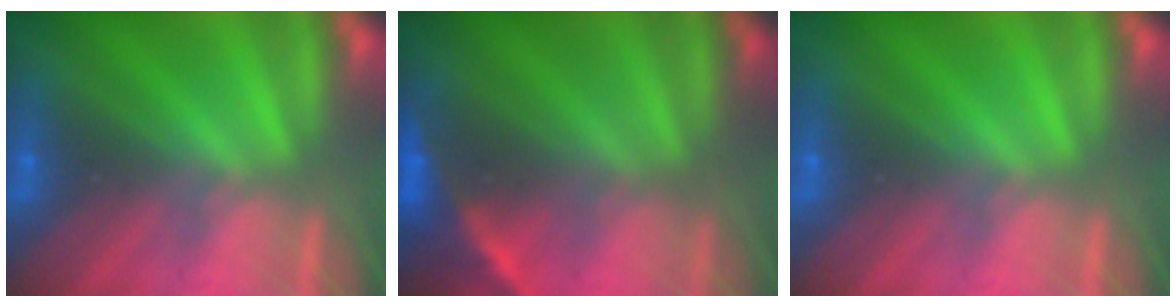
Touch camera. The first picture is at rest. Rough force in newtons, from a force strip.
{"total": 2.1}
{"total": 0.0}